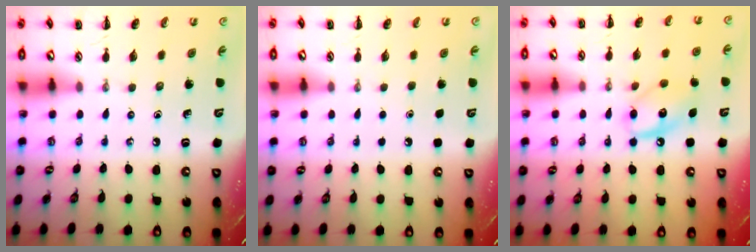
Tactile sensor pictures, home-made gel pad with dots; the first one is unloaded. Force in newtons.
{"total": 1.8, "press": 1.8, "slide": 0.1}
{"total": 11.4, "press": 11.3, "slide": 1.6}